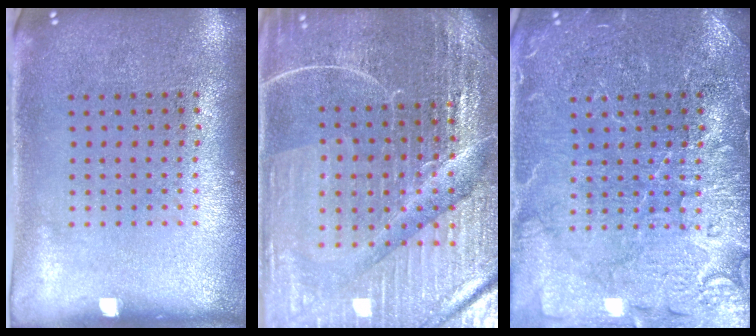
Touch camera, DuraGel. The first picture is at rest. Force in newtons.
{"total": 5.5, "press": 5.1, "slide": 2.1}
{"total": 5.9, "press": 5.8, "slide": 1.0}